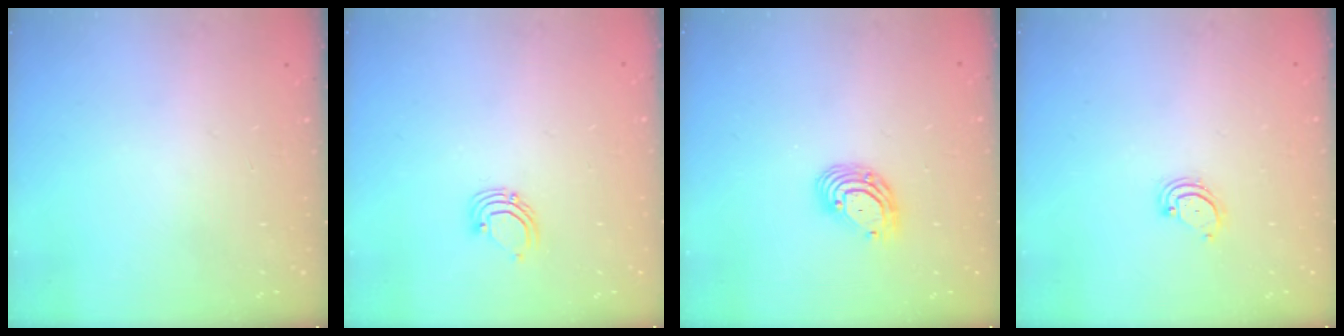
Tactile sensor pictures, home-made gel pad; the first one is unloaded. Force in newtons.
{"total": 3.5, "press": 3.5, "slide": 0.2}
{"total": 7.3, "press": 7.2, "slide": 1.3}
{"total": 3.0, "press": 3.0, "slide": 0.4}